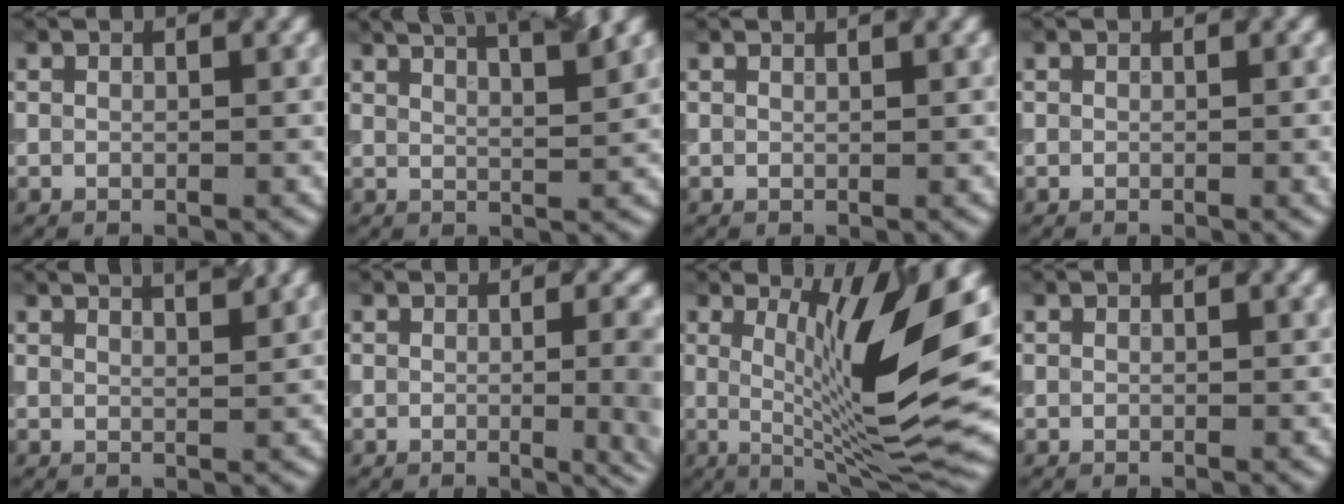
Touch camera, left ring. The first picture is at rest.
{"total": 7.7, "force": [5.4, 2.4, 4.9], "torque": [-0.035, 0.037, 0.037]}
{"total": 0.9, "force": [0.8, 0.3, 0.4], "torque": [-0.003, -0.002, 0.001]}
{"total": 1.3, "force": [0.0, 0.5, 1.2], "torque": [-0.007, 0.004, -0.003]}
{"total": 4.7, "force": [3.4, 1.8, 2.7], "torque": [-0.010, 0.038, 0.009]}
{"total": 7.2, "force": [-0.7, 3.3, 6.4], "torque": [-0.031, -0.005, -0.006]}
{"total": 12.3, "force": [1.9, 2.9, 11.9], "torque": [-0.184, -0.003, 0.032]}
{"total": 0.0}